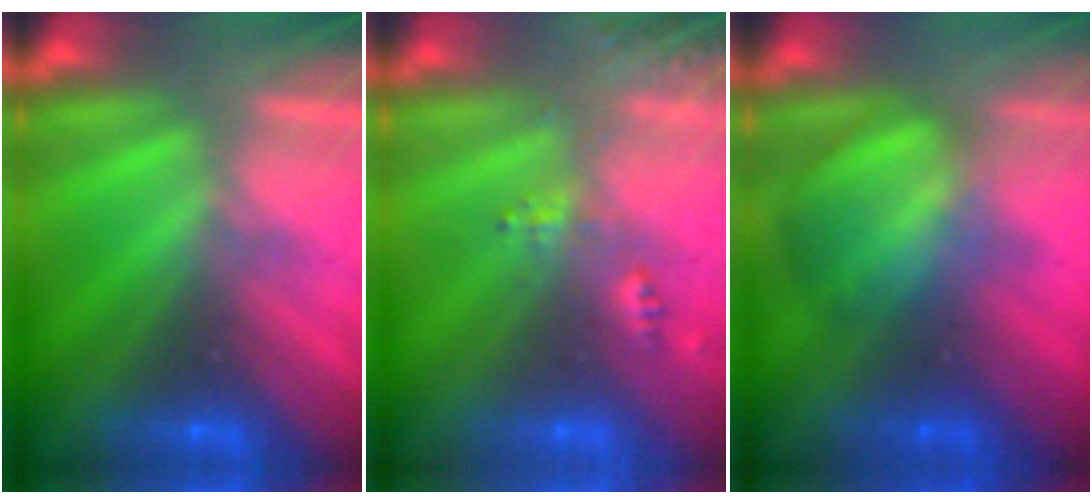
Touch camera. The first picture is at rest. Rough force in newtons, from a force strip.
{"total": 2.4}
{"total": 2.8}